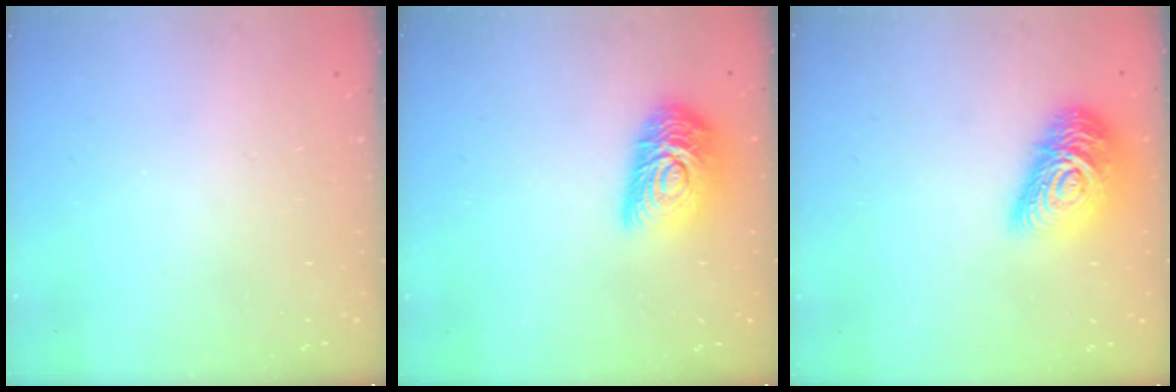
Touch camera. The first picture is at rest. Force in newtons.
{"total": 14.6, "press": 14.6, "slide": 0.8}
{"total": 16.9, "press": 16.9, "slide": 1.2}